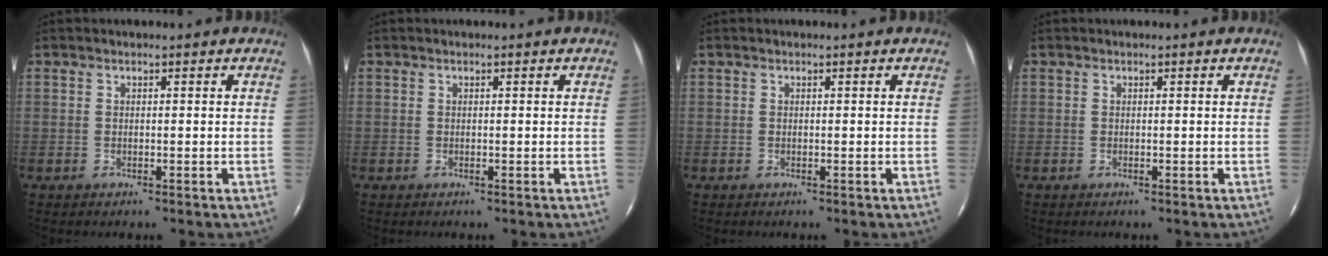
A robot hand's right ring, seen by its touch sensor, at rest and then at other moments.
{"total": 0.0}
{"total": 0.0}
{"total": 0.0}